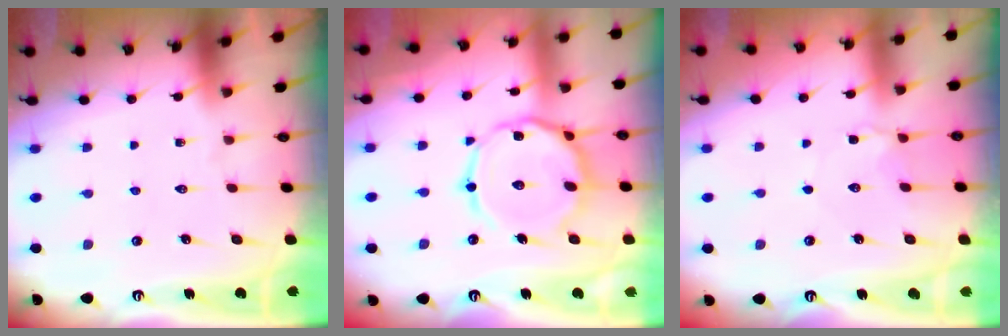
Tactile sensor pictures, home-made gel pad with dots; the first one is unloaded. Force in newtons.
{"total": 14.4, "press": 14.3, "slide": 1.1}
{"total": 3.6, "press": 3.5, "slide": 0.5}